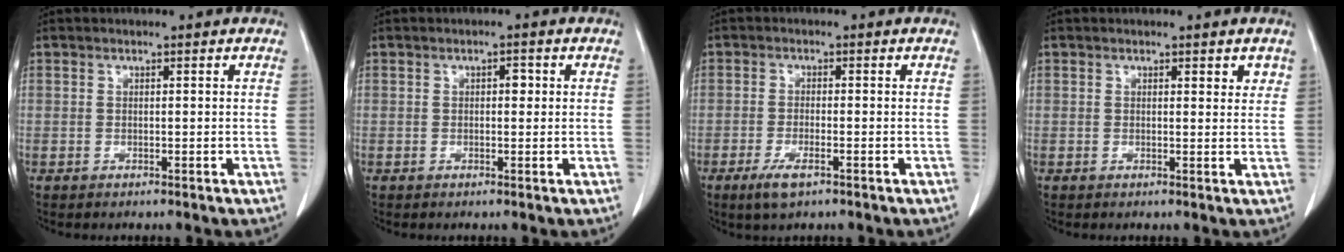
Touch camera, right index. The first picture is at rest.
{"total": 1.5, "force": [0.4, 0.8, 1.2], "torque": [-0.015, 0.005, 0.005]}
{"total": 3.7, "force": [-2.1, 0.9, 2.9], "torque": [-0.061, -0.005, -0.036]}
{"total": 2.0, "force": [1.4, 0.8, 1.3], "torque": [-0.012, -0.005, 0.019]}